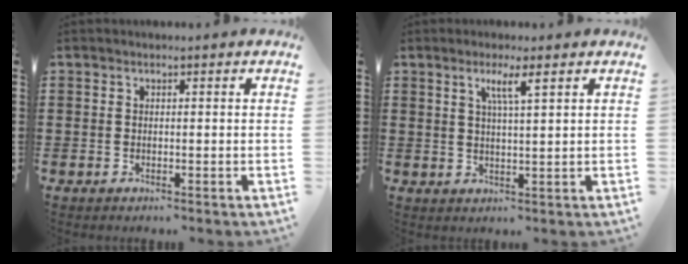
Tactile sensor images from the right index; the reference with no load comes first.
{"total": 3.5, "force": [1.7, 0.0, 3.1], "torque": [-0.065, -0.002, 0.026]}